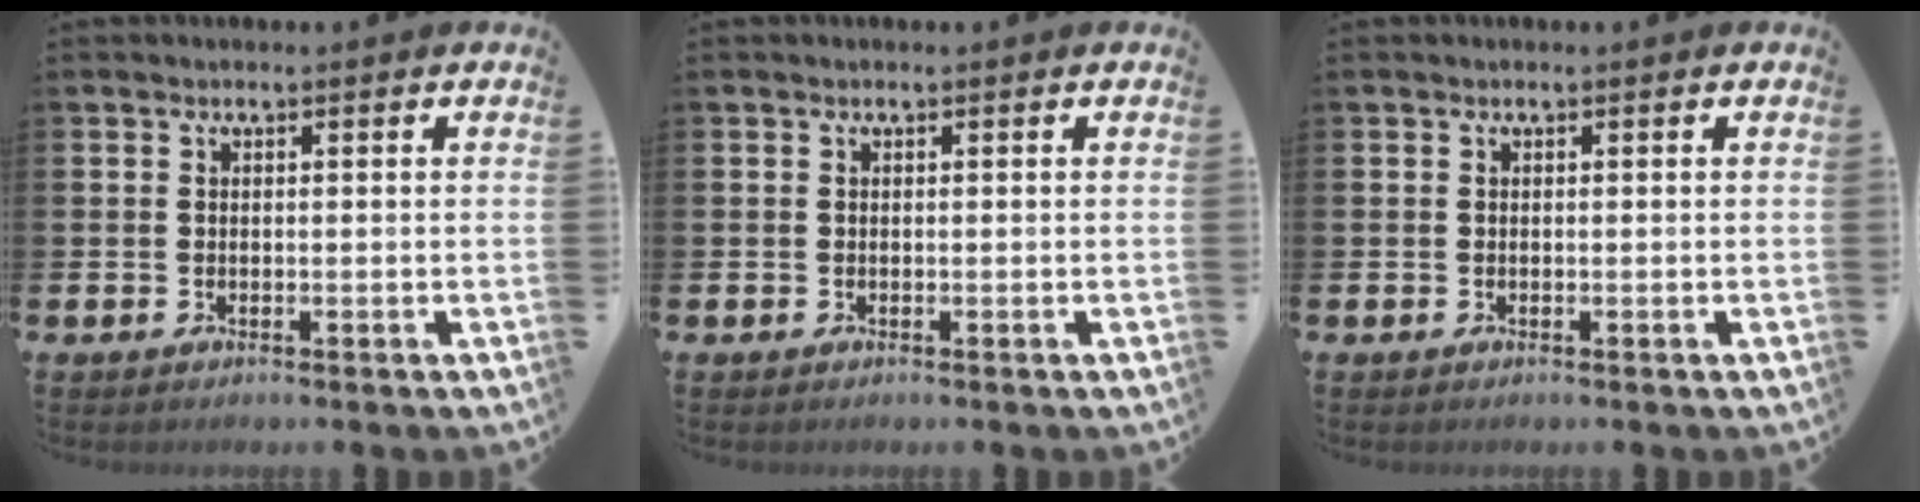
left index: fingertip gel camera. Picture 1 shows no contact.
{"total": 0.0}
{"total": 0.0}